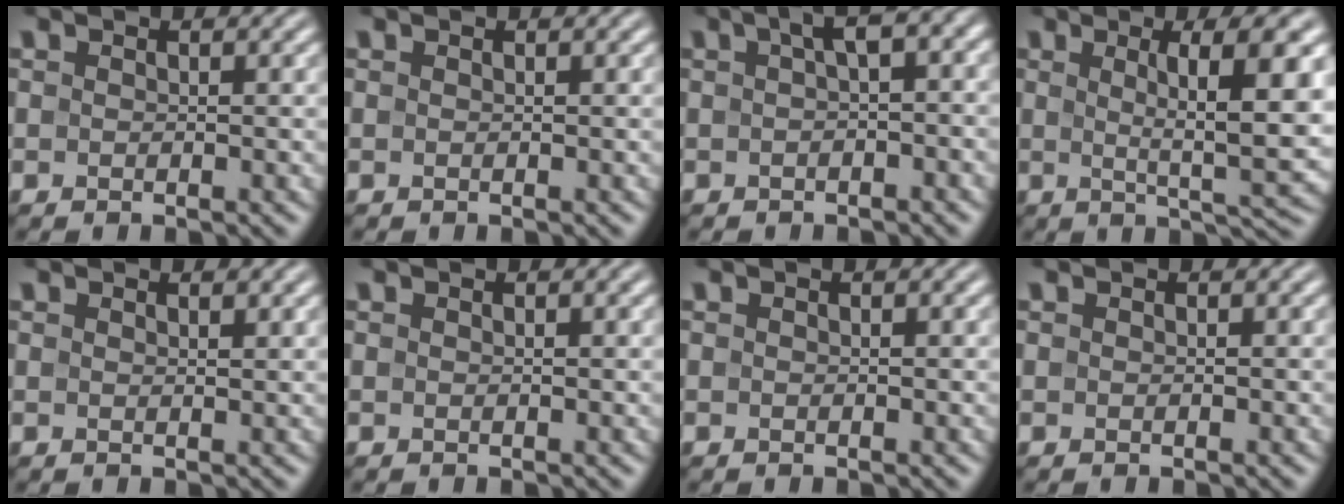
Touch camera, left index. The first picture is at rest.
{"total": 0.0}
{"total": 3.7, "force": [0.6, 1.1, 3.5], "torque": [-0.044, 0.017, 0.004]}
{"total": 8.3, "force": [1.6, 1.8, 8.0], "torque": [-0.106, 0.000, 0.026]}
{"total": 0.9, "force": [0.7, 0.1, 0.5], "torque": [-0.008, 0.000, 0.012]}
{"total": 0.5, "force": [0.3, 0.1, 0.5], "torque": [-0.006, 0.002, 0.004]}
{"total": 0.5, "force": [0.0, 0.0, 0.5], "torque": [-0.009, 0.003, -0.001]}
{"total": 0.0}